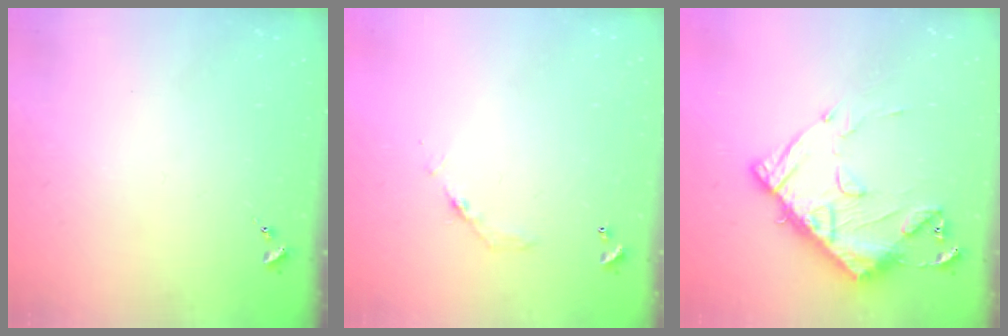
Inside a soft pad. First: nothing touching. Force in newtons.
{"total": 5.0, "press": 5.0, "slide": 0.3}
{"total": 14.8, "press": 14.7, "slide": 1.5}